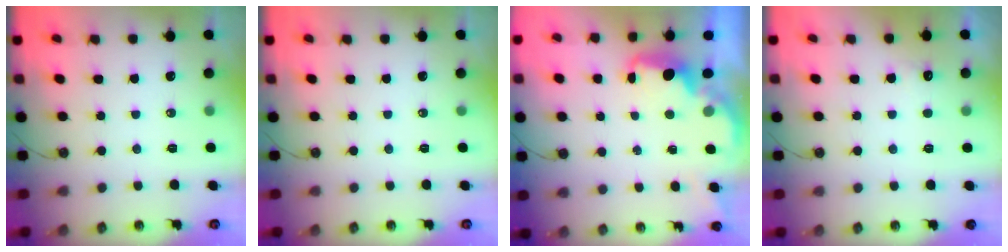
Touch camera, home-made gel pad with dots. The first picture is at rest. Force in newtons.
{"total": 0.0}
{"total": 2.0, "press": 1.9, "slide": 0.6}
{"total": 4.4, "press": 4.2, "slide": 1.1}